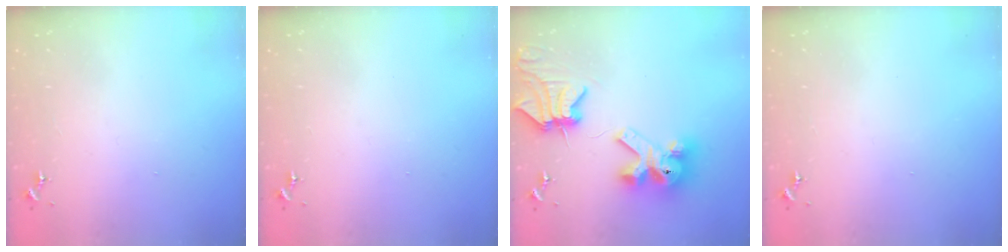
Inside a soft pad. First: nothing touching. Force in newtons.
{"total": 0.0}
{"total": 14.5, "press": 14.4, "slide": 1.7}
{"total": 0.0}